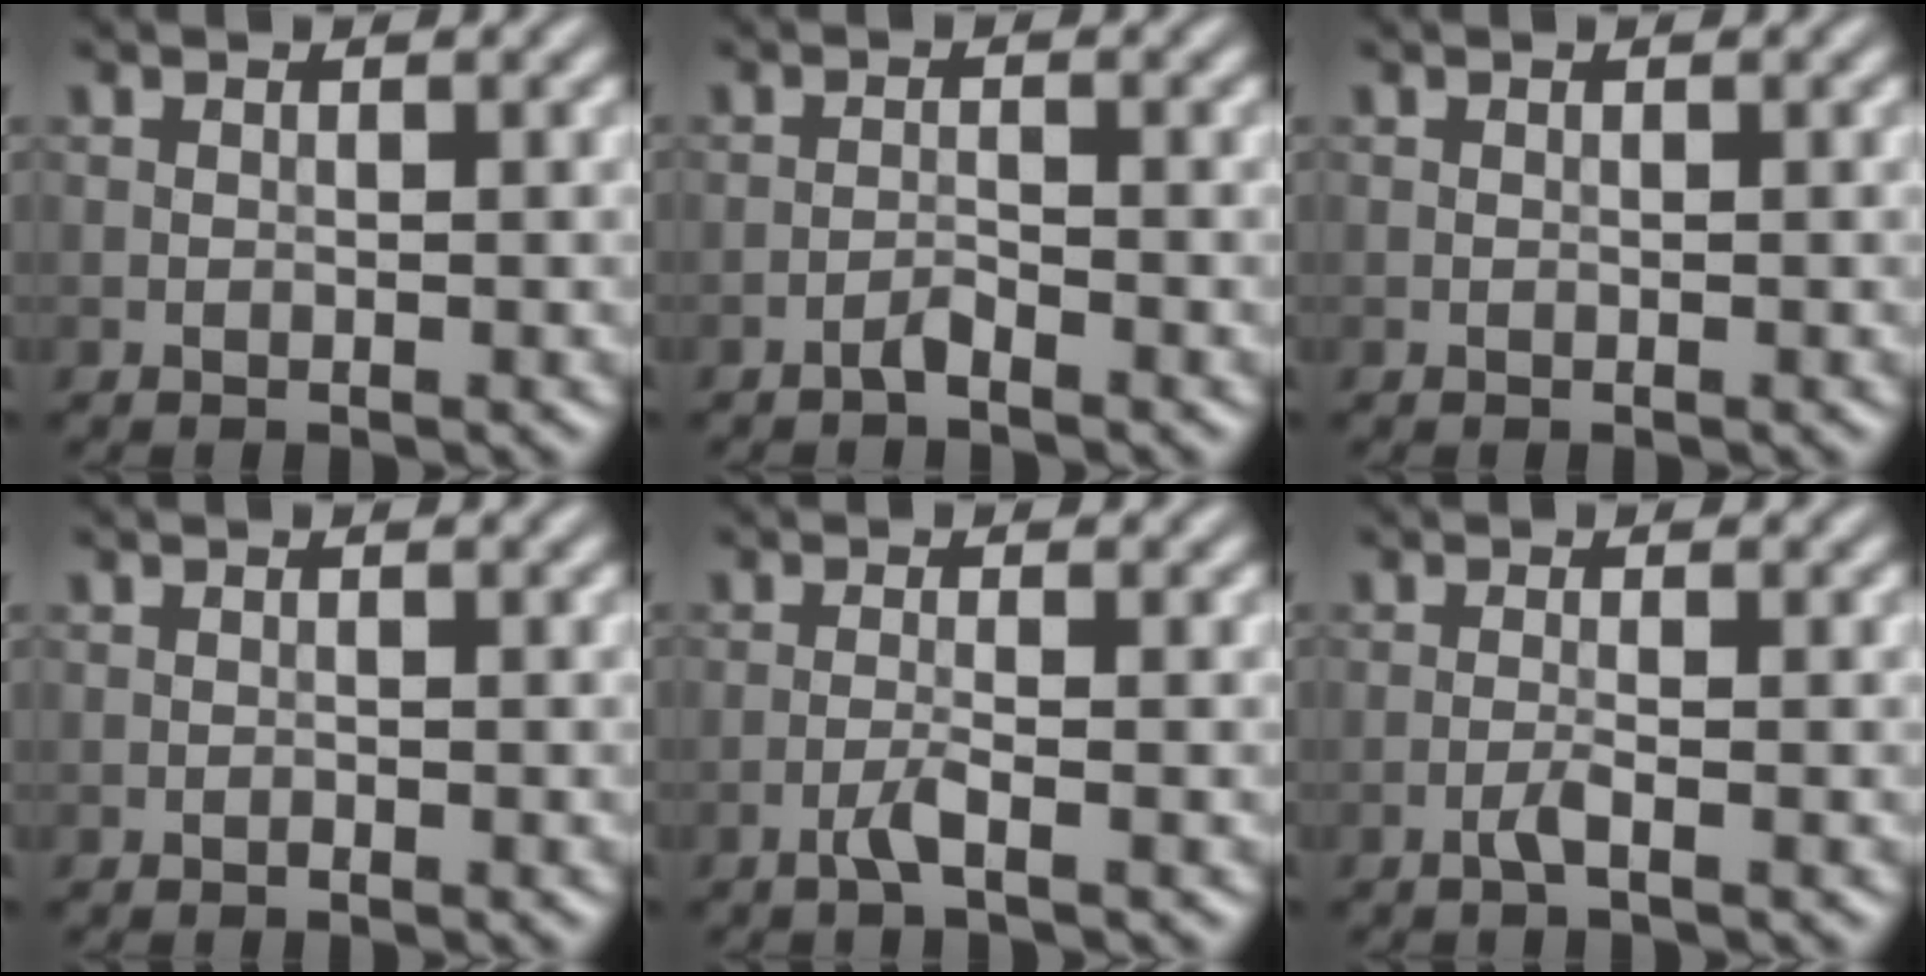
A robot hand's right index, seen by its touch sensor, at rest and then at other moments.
{"total": 1.1, "force": [-0.9, 0.0, 0.5], "torque": [-0.008, 0.005, -0.021]}
{"total": 0.0}
{"total": 0.0}
{"total": 1.6, "force": [-0.9, 0.1, 1.3], "torque": [-0.025, 0.006, -0.025]}
{"total": 1.3, "force": [-0.7, 0.1, 1.1], "torque": [-0.019, 0.005, -0.020]}